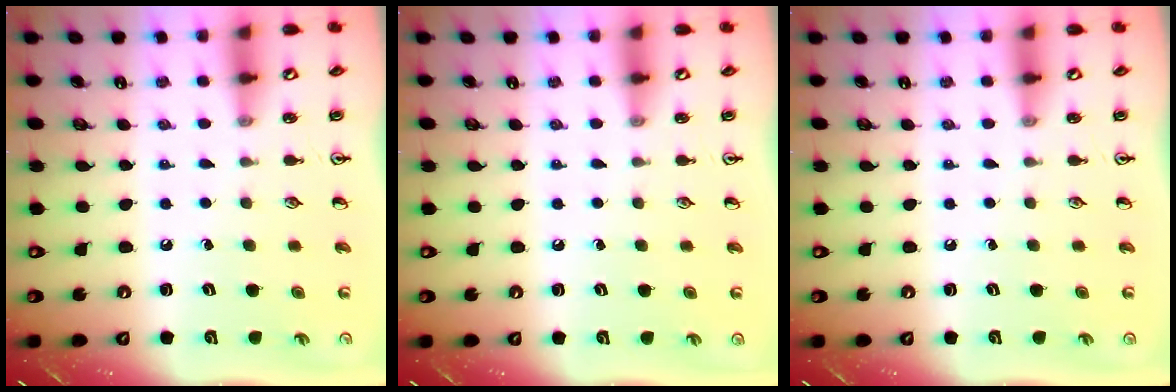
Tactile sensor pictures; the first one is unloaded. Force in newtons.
{"total": 0.0}
{"total": 0.0}